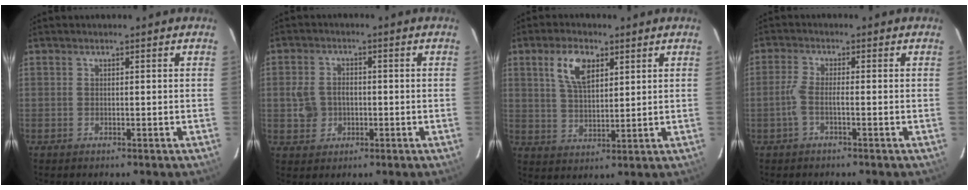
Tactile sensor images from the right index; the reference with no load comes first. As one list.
[{"total": 5.3, "force": [-0.7, 4.6, 2.4], "torque": [-0.055, 0.011, -0.007]}, {"total": 8.0, "force": [3.7, 3.9, 5.8], "torque": [-0.109, 0.012, 0.074]}, {"total": 2.8, "force": [-1.3, 0.3, 2.5], "torque": [-0.061, 0.002, -0.025]}]